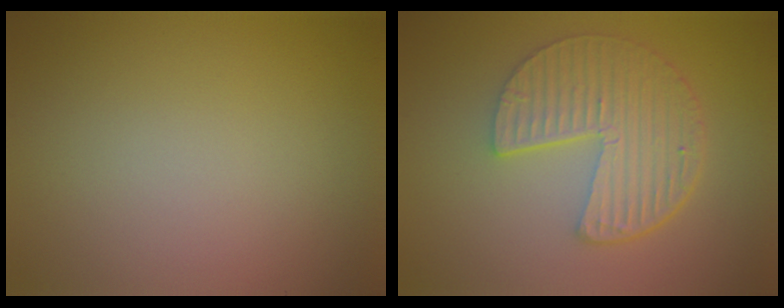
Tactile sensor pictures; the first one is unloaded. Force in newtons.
{"total": 5.9, "press": 4.3, "slide": 4.1}